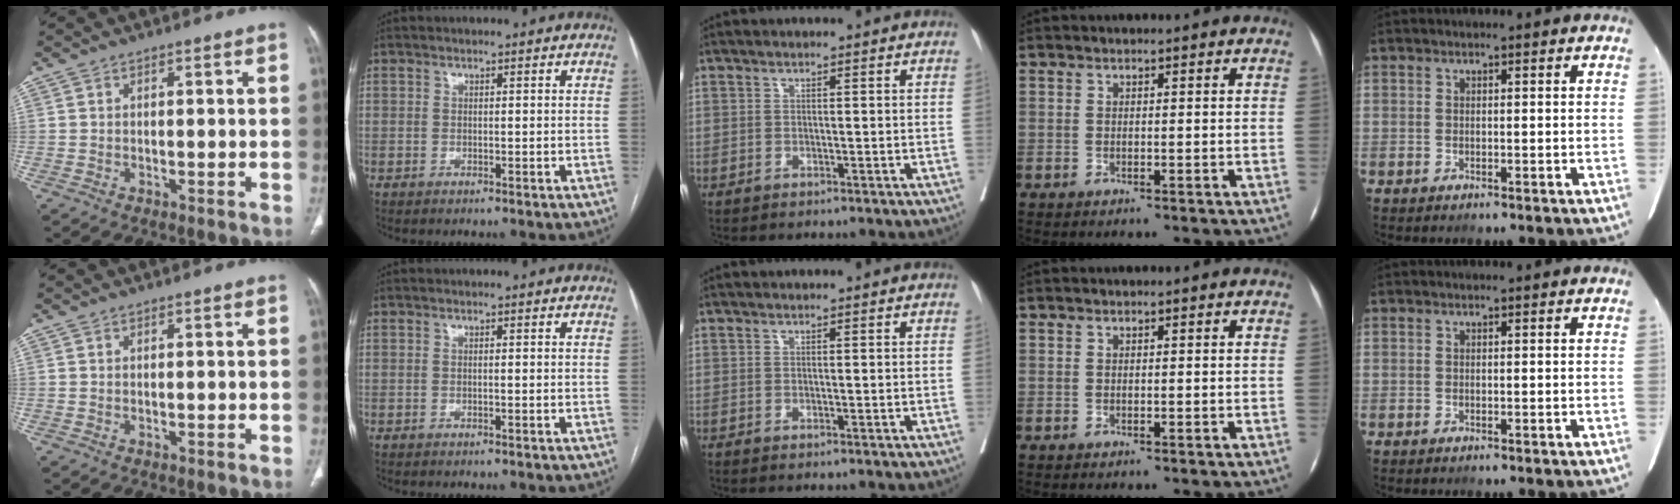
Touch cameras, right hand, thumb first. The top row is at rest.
{}